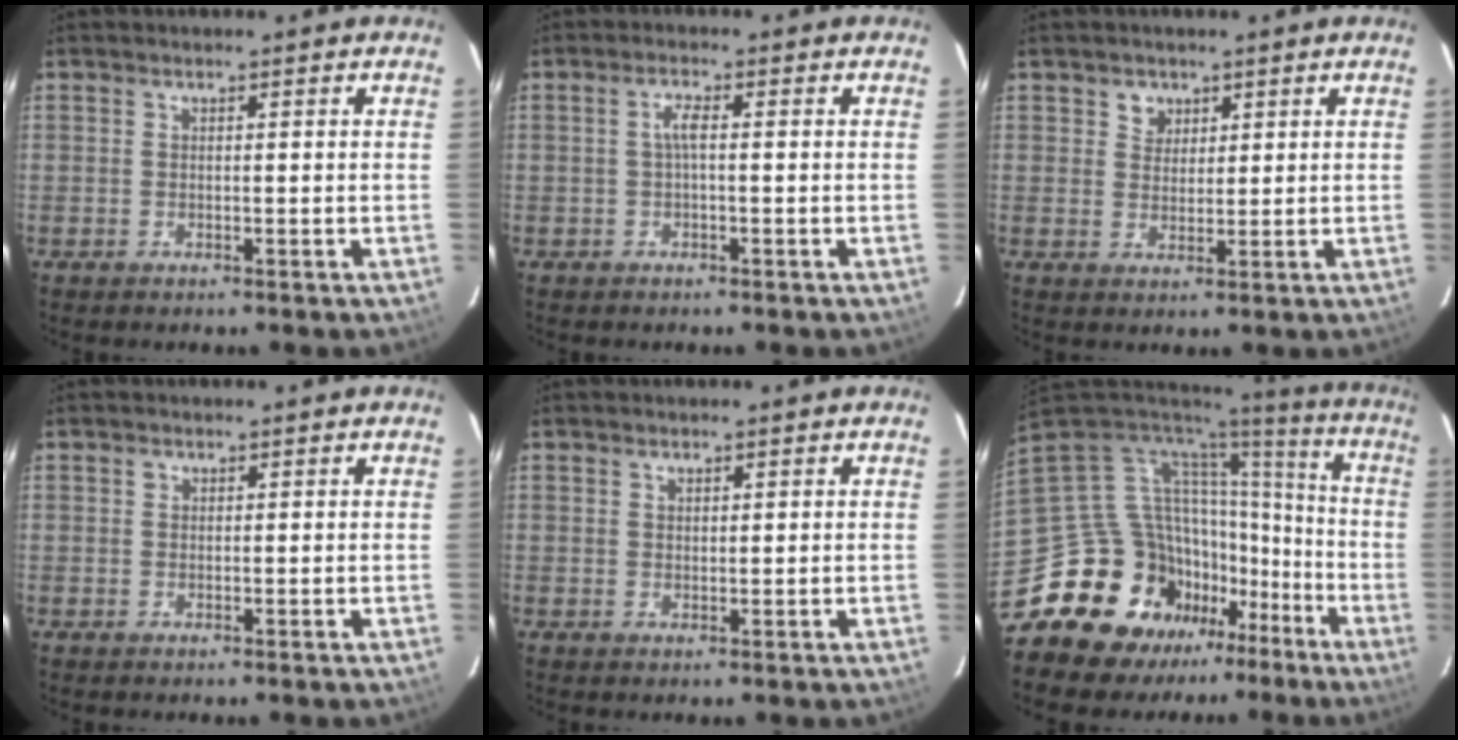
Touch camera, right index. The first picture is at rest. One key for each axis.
{"total": 2.0, "fx": 0.0, "fy": 0.3, "fz": 1.9, "tx": -0.036, "ty": 0.008, "tz": 0.000}
{"total": 3.0, "fx": 1.6, "fy": 2.5, "fz": 0.4, "tx": 0.006, "ty": 0.010, "tz": 0.028}
{"total": 0.7, "fx": 0.2, "fy": 0.6, "fz": 0.1, "tx": 0.000, "ty": 0.002, "tz": 0.002}
{"total": 0.9, "fx": 0.7, "fy": 0.5, "fz": 0.3, "tx": -0.003, "ty": 0.001, "tz": 0.012}
{"total": 17.7, "fx": -13.3, "fy": 11.2, "fz": 3.2, "tx": -0.050, "ty": 0.045, "tz": -0.226}